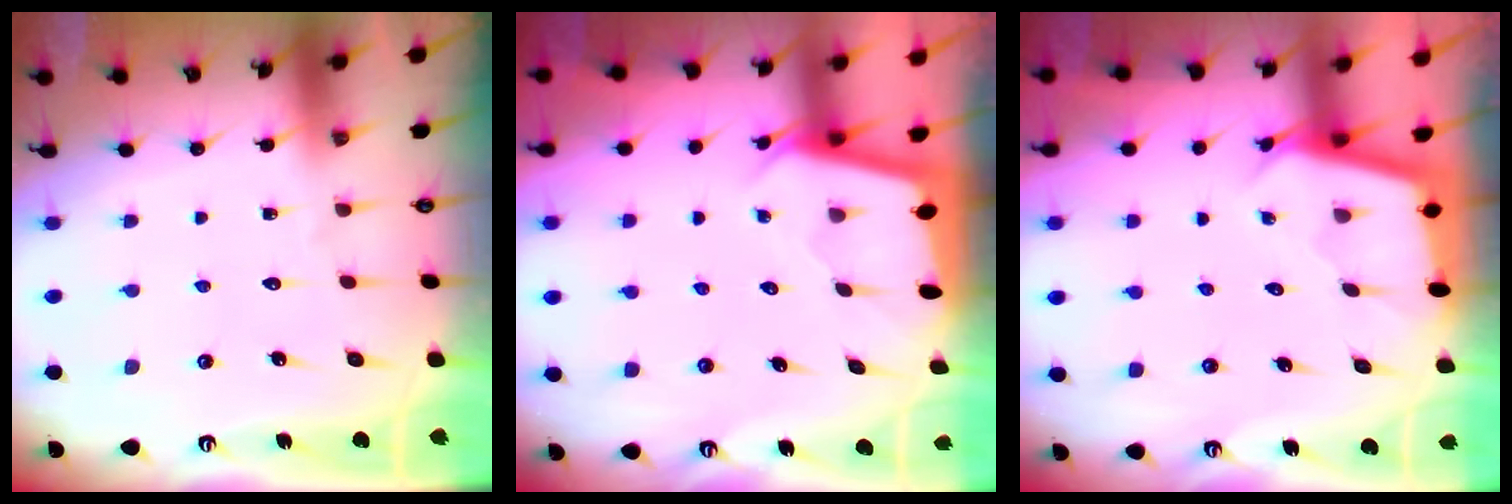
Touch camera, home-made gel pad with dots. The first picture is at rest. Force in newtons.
{"total": 2.0, "press": 2.0, "slide": 0.2}
{"total": 2.4, "press": 2.4, "slide": 0.2}